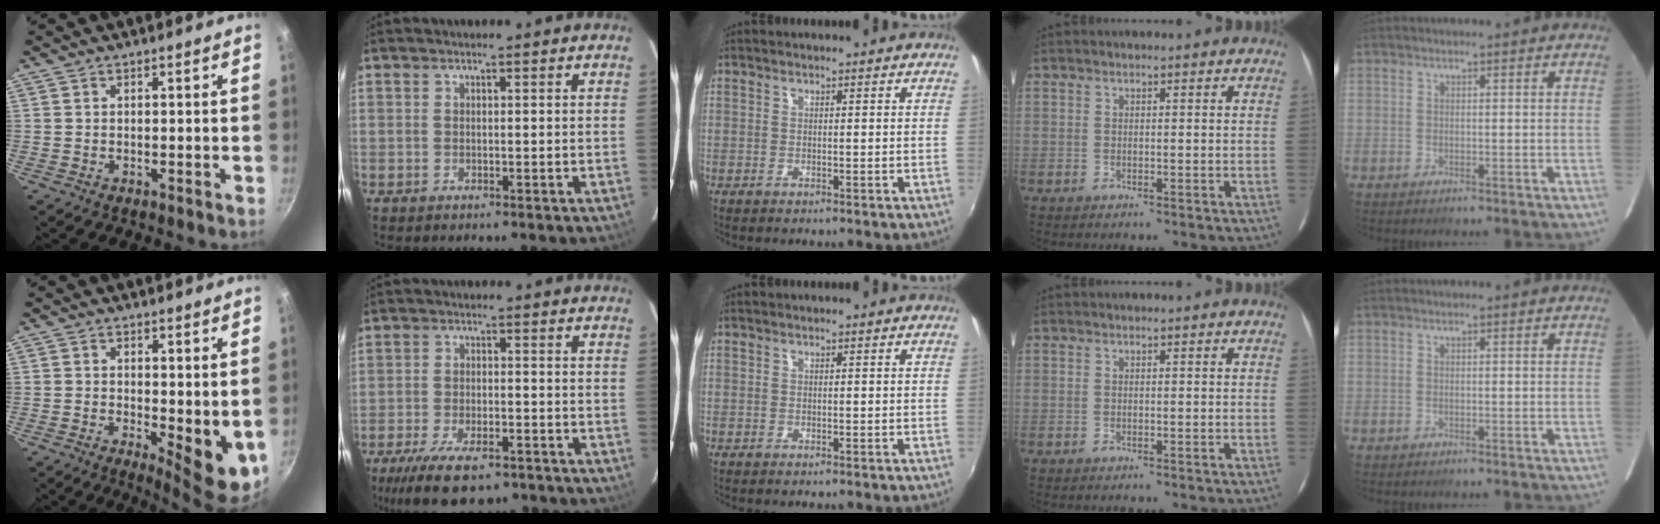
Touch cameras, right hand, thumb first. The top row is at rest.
{"thumb": {"total": 7.8, "force": [0.2, 3.2, 7.1], "torque": [-0.082, -0.015, 0.009]}, "index": {"total": 13.4, "force": [-9.5, 5.0, 8.1], "torque": [-0.180, -0.032, -0.155]}}